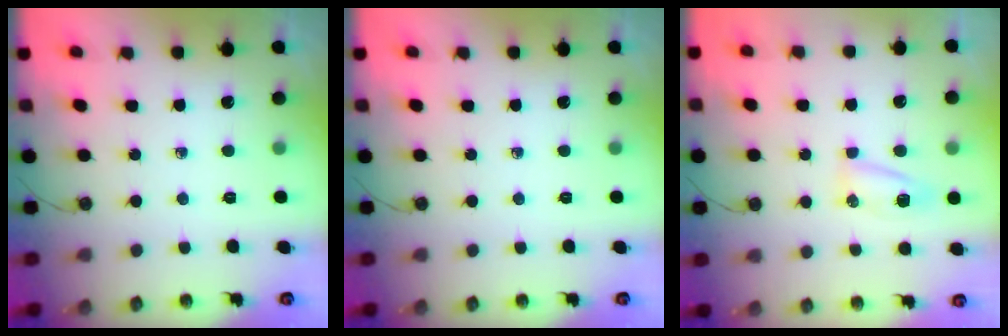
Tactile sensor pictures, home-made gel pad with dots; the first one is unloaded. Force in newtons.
{"total": 0.0}
{"total": 5.6, "press": 5.6, "slide": 0.6}